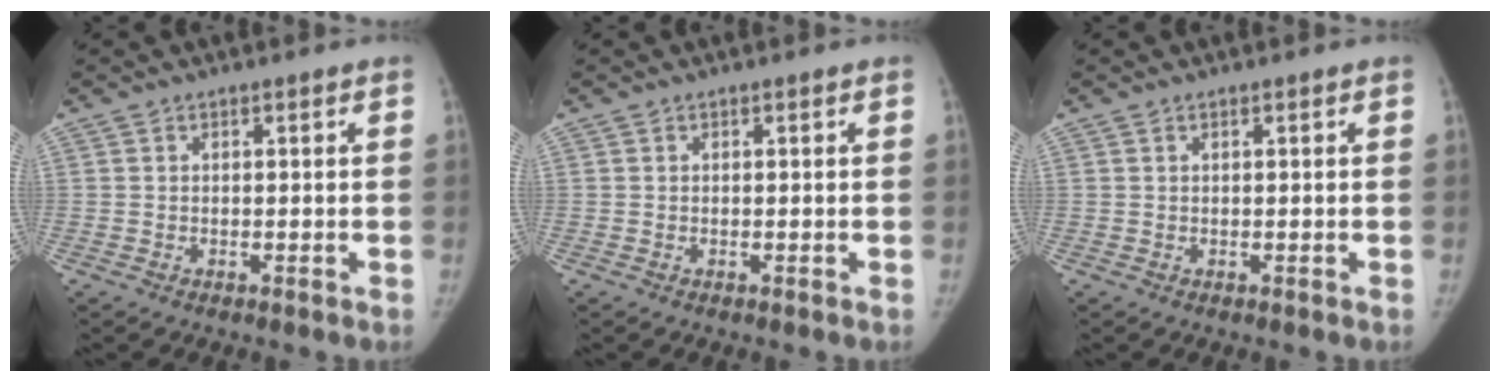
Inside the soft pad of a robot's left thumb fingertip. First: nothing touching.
{"total": 0.0}
{"total": 0.0}